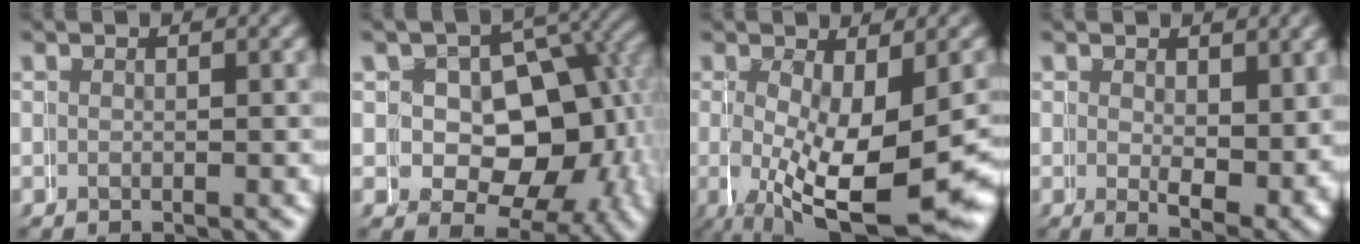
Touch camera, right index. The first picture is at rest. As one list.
[{"total": 10.2, "force": [0.0, 8.4, 5.7], "torque": [-0.095, -0.058, 0.019]}, {"total": 9.3, "force": [-1.8, 3.2, 8.5], "torque": [-0.146, -0.038, -0.004]}, {"total": 4.3, "force": [0.8, 2.1, 3.7], "torque": [-0.054, -0.021, 0.022]}]